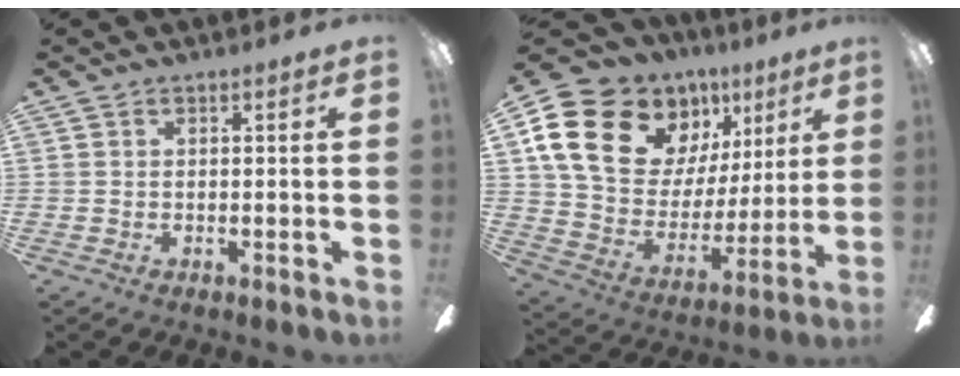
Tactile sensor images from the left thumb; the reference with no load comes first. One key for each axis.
{"total": 21.1, "fx": 10.6, "fy": 15.0, "fz": 10.5, "tx": -0.183, "ty": -0.043, "tz": 0.215}